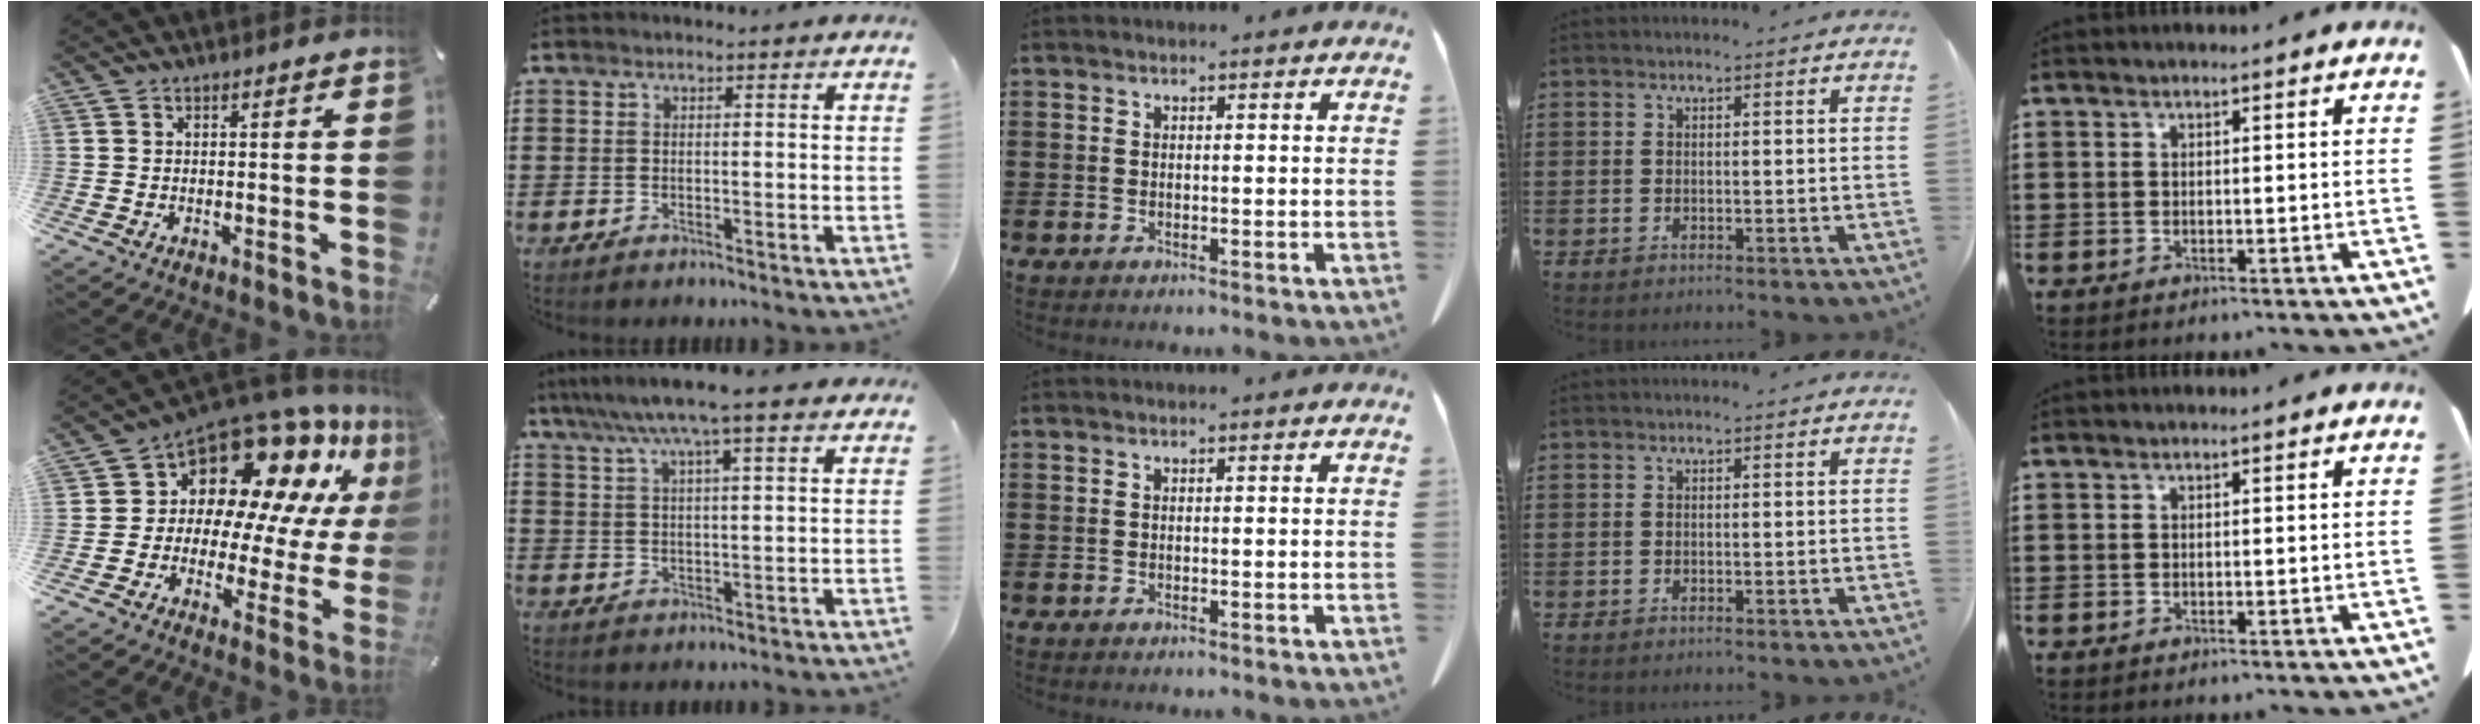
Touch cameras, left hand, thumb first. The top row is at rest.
{"thumb": {"total": 15.1, "force": [11.2, 8.5, 5.5], "torque": [-0.102, -0.107, 0.194]}, "index": {"total": 7.5, "force": [5.8, 0.4, 4.8], "torque": [-0.107, -0.011, 0.101]}}